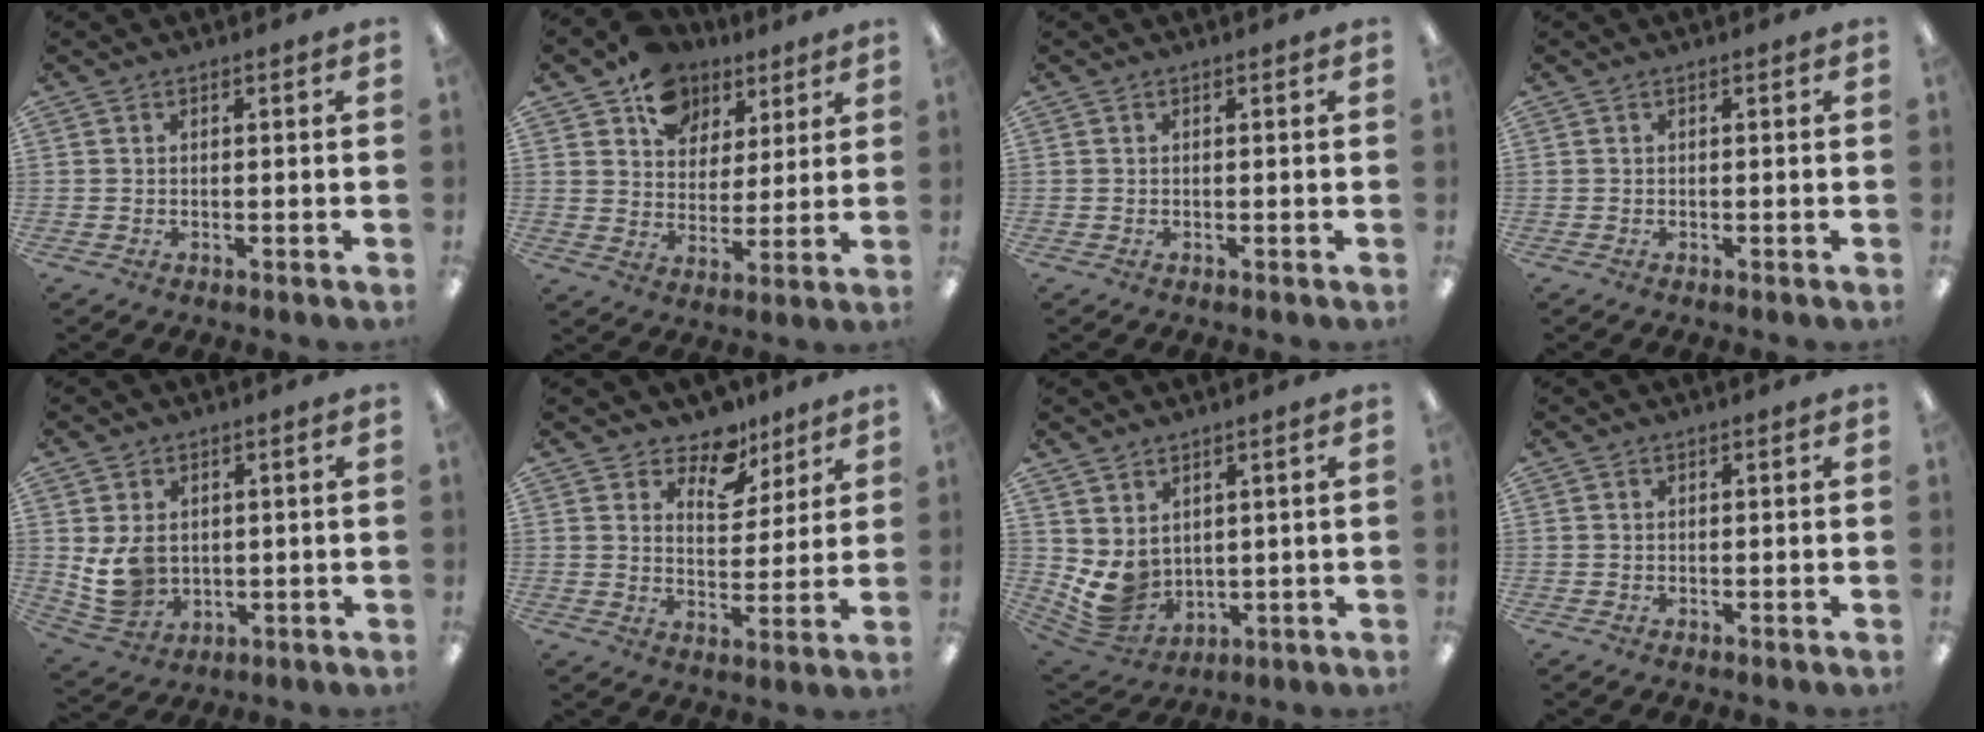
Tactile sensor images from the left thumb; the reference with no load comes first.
{"total": 12.5, "force": [8.3, 8.8, 3.2], "torque": [-0.053, -0.051, 0.157]}
{"total": 0.0}
{"total": 0.0}
{"total": 8.0, "force": [1.2, 6.5, 4.5], "torque": [-0.100, 0.001, 0.026]}
{"total": 9.4, "force": [7.4, 5.0, 2.9], "torque": [-0.041, -0.051, 0.133]}
{"total": 7.0, "force": [2.8, 5.4, 3.4], "torque": [-0.098, -0.023, 0.060]}
{"total": 0.0}